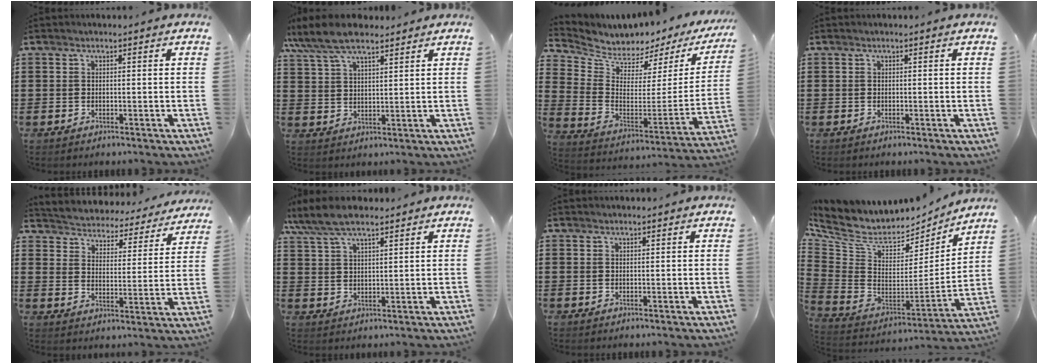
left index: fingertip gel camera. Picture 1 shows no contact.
{"total": 8.0, "force": [6.5, 2.6, 3.9], "torque": [-0.096, -0.006, 0.122]}
{"total": 4.3, "force": [4.0, 1.3, -0.3], "torque": [-0.030, -0.050, 0.067]}
{"total": 0.0}
{"total": 3.6, "force": [3.5, 0.0, -0.5], "torque": [-0.017, -0.038, 0.052]}
{"total": 7.0, "force": [5.7, 2.2, 3.5], "torque": [-0.084, -0.005, 0.107]}
{"total": 0.5, "force": [0.5, 0.0, 0.1], "torque": [-0.004, -0.001, 0.010]}
{"total": 6.9, "force": [5.1, 3.4, 3.2], "torque": [-0.093, -0.049, 0.087]}